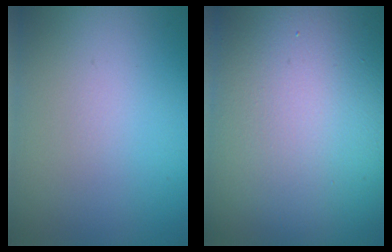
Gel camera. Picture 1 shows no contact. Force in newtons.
{"total": 23.0, "press": 23.0, "slide": 1.7}